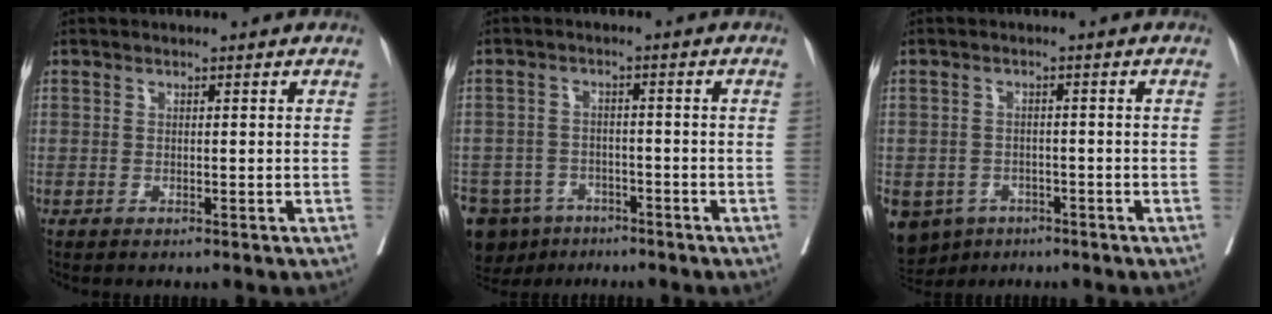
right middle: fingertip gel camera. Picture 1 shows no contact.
{"total": 11.8, "force": [-8.2, 7.8, 3.4], "torque": [-0.093, -0.006, -0.116]}
{"total": 8.7, "force": [-5.4, 6.5, 2.3], "torque": [-0.061, -0.010, -0.076]}